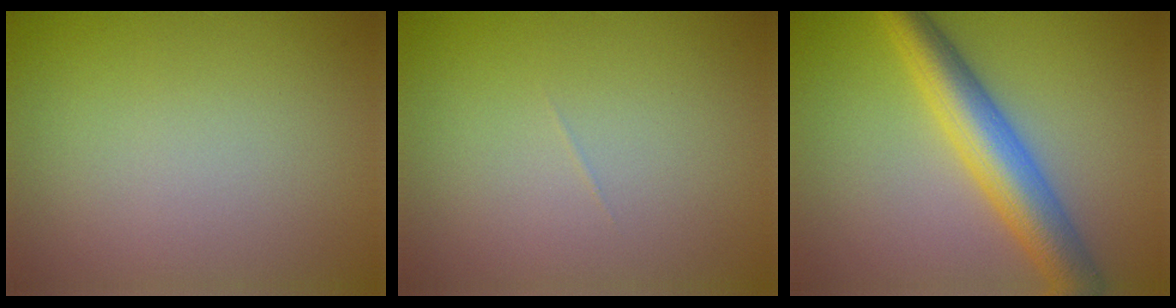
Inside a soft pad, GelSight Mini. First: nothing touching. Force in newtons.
{"total": 0.0}
{"total": 6.5, "press": 6.5, "slide": 0.1}